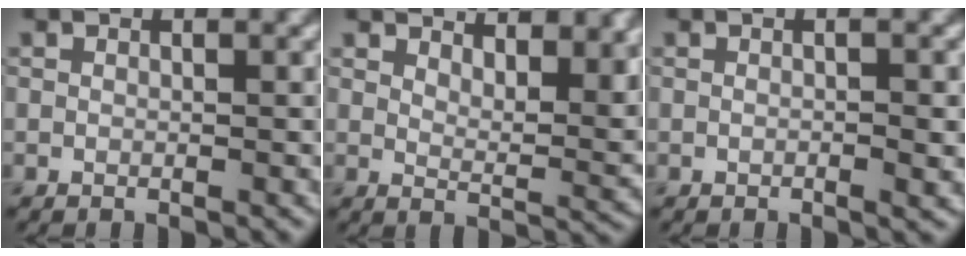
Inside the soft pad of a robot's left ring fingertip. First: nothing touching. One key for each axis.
{"total": 8.8, "fx": 7.0, "fy": 2.8, "fz": 4.6, "tx": -0.059, "ty": 0.001, "tz": 0.086}
{"total": 2.1, "fx": 0.0, "fy": 0.3, "fz": 2.1, "tx": -0.033, "ty": 0.000, "tz": -0.004}